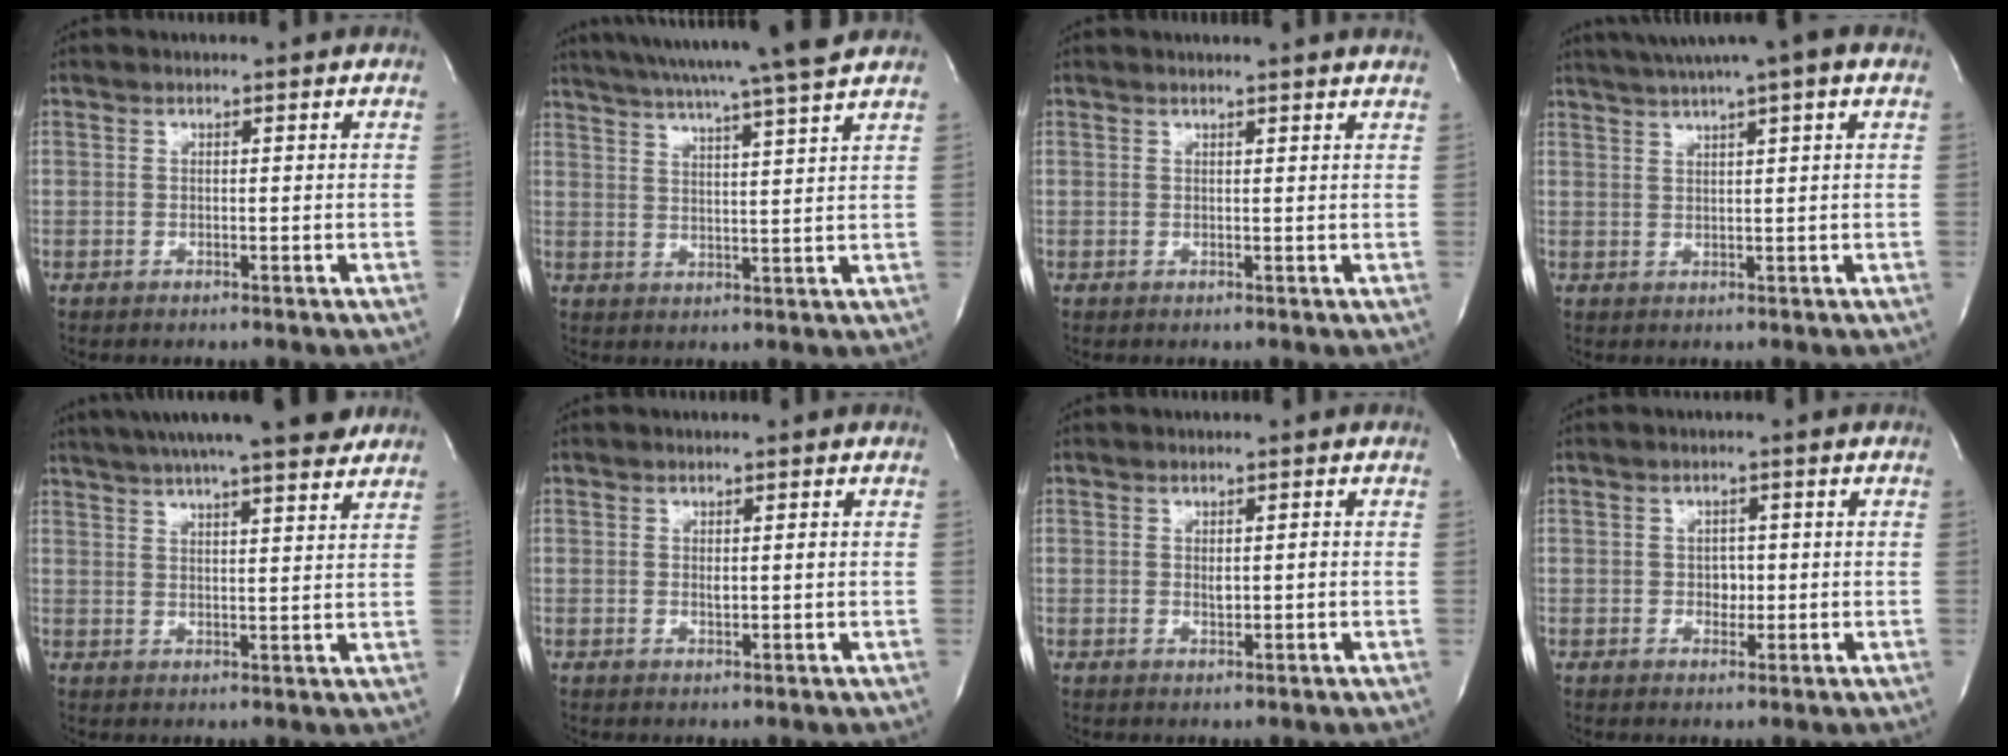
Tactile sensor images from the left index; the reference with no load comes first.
{"total": 17.7, "force": [15.4, -1.6, 8.6], "torque": [-0.153, -0.014, 0.212]}
{"total": 4.3, "force": [4.0, -0.5, 1.6], "torque": [-0.021, 0.003, 0.030]}
{"total": 8.7, "force": [6.2, -0.6, 6.1], "torque": [-0.104, 0.029, 0.082]}
{"total": 17.9, "force": [15.0, 1.7, 9.6], "torque": [-0.160, 0.023, 0.205]}
{"total": 1.3, "force": [-0.2, 0.3, 1.2], "torque": [-0.022, -0.005, -0.002]}
{"total": 1.1, "force": [-0.2, 0.4, 1.0], "torque": [-0.020, -0.006, -0.001]}
{"total": 2.0, "force": [-0.5, 1.5, 1.2], "torque": [-0.014, 0.000, -0.008]}